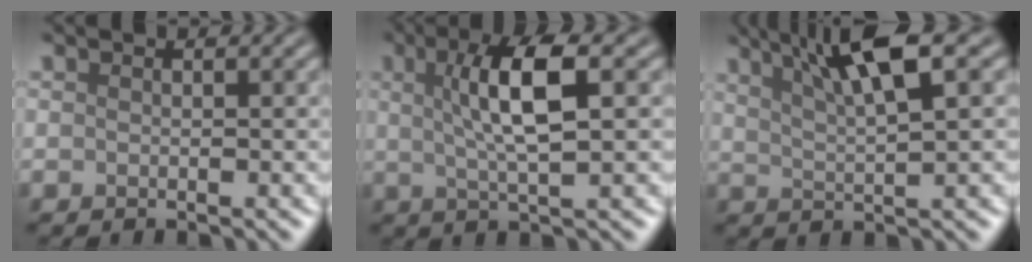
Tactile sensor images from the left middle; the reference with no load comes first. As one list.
[{"total": 5.8, "force": [0.9, 1.2, 5.6], "torque": [-0.100, 0.012, 0.022]}, {"total": 6.4, "force": [3.1, 1.1, 5.5], "torque": [-0.093, 0.016, 0.061]}]